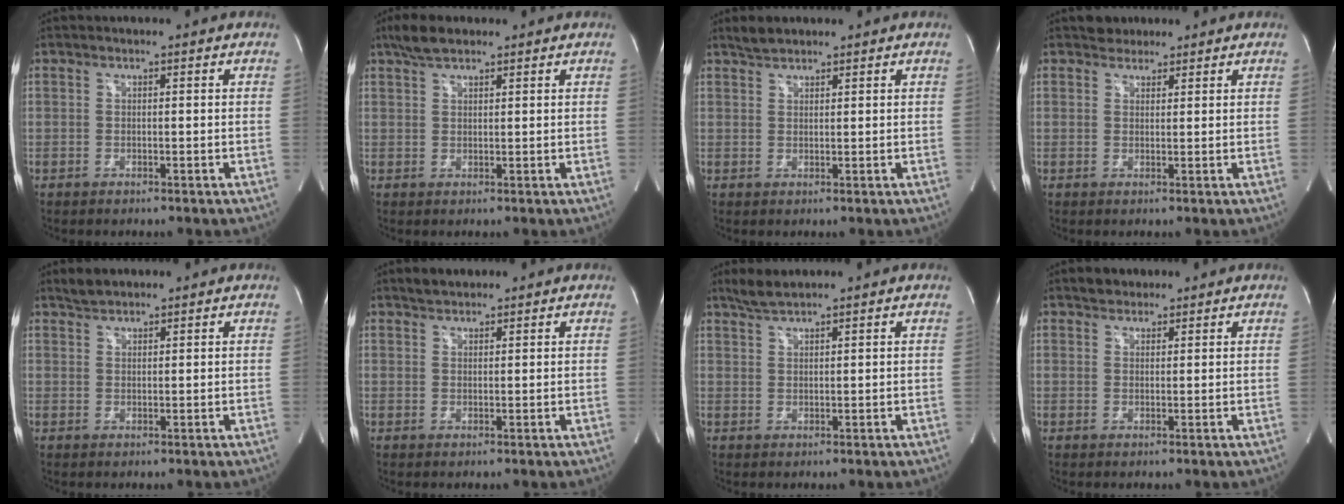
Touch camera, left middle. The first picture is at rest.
{"total": 4.0, "force": [3.1, 1.3, 2.2], "torque": [-0.055, 0.012, 0.060]}
{"total": 2.3, "force": [2.1, 0.7, 0.6], "torque": [-0.020, 0.007, 0.041]}
{"total": 2.2, "force": [1.8, 1.2, -0.1], "torque": [0.000, 0.009, 0.027]}
{"total": 2.2, "force": [2.0, 0.6, 0.5], "torque": [-0.019, 0.007, 0.040]}
{"total": 2.2, "force": [1.9, 0.9, 0.5], "torque": [-0.016, 0.009, 0.034]}
{"total": 2.9, "force": [2.7, 0.0, 1.1], "torque": [-0.031, 0.008, 0.055]}
{"total": 2.3, "force": [1.9, 1.3, 0.3], "torque": [-0.007, 0.009, 0.028]}